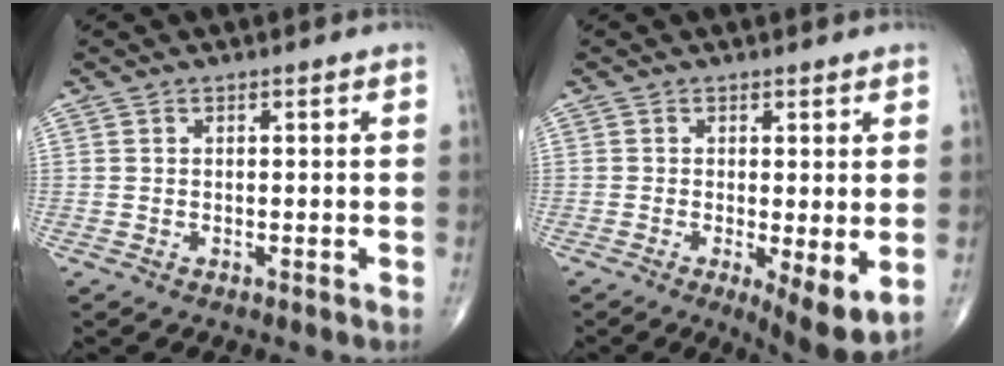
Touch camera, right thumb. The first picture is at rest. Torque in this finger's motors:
{"motor_torque": [-0.52, 0.47, -0.28, -0.22, -0.01]}